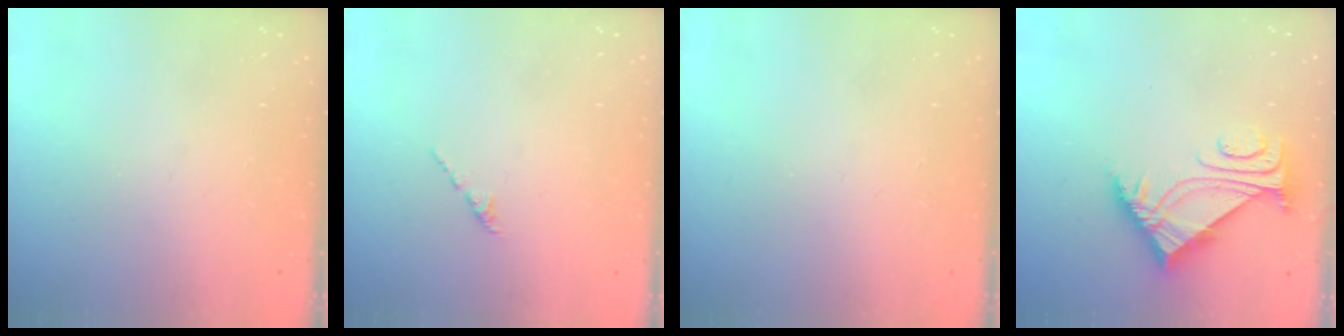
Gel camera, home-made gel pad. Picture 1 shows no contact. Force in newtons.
{"total": 1.6, "press": 1.5, "slide": 0.6}
{"total": 0.0}
{"total": 4.9, "press": 4.8, "slide": 0.7}